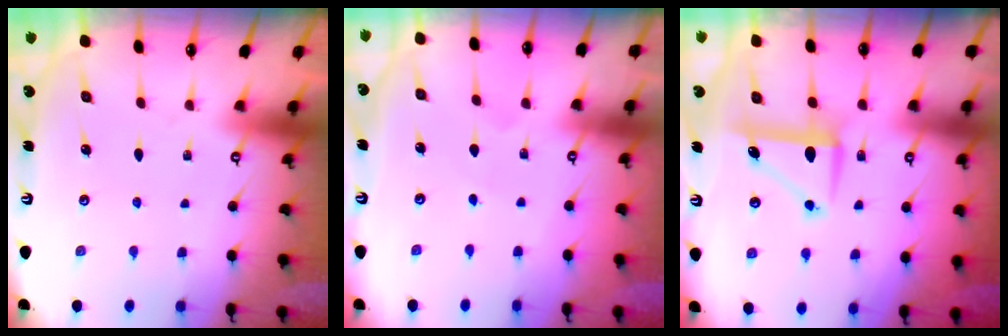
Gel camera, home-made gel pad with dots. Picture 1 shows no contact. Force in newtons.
{"total": 2.5, "press": 2.5, "slide": 0.3}
{"total": 8.4, "press": 8.4, "slide": 0.2}